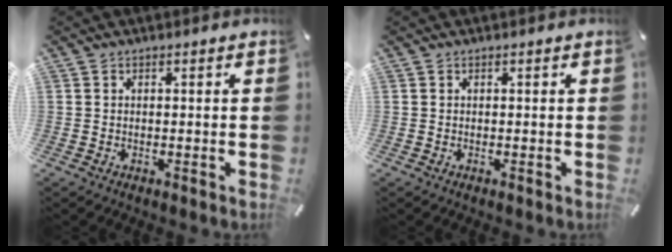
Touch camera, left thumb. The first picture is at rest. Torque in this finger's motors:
{"motor_torque": [-0.01, -0.02, 0.01, 0.01, 0.00]}